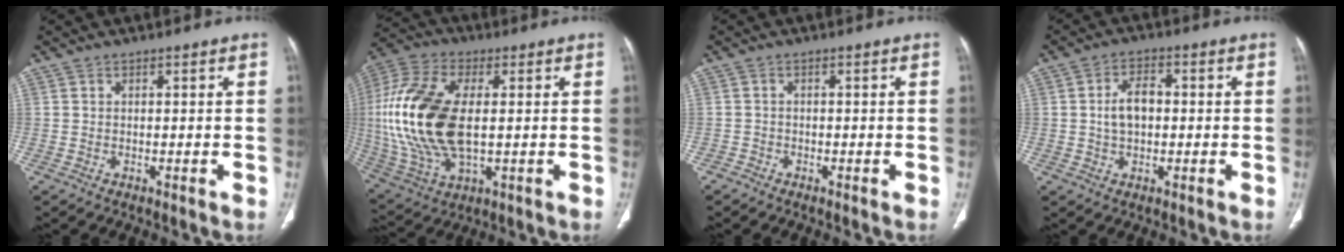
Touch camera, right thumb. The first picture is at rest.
{"total": 21.6, "force": [1.0, 11.3, 18.3], "torque": [-0.410, -0.004, 0.023]}
{"total": 1.2, "force": [-1.0, 0.7, -0.2], "torque": [0.002, 0.003, -0.026]}
{"total": 7.4, "force": [0.0, 4.6, 5.8], "torque": [-0.097, 0.018, -0.004]}